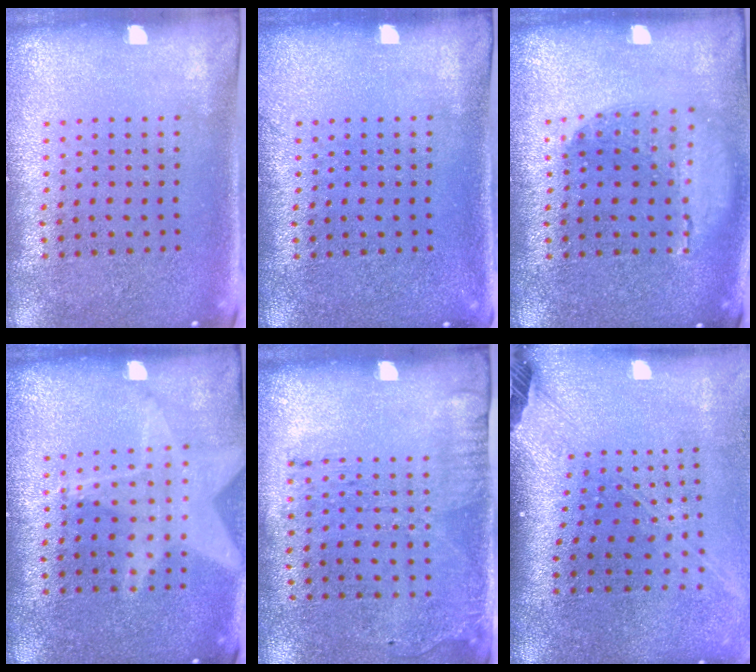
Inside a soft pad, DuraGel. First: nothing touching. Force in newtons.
{"total": 0.7, "press": 0.7, "slide": 0.1}
{"total": 1.1, "press": 1.1, "slide": 0.2}
{"total": 1.3, "press": 1.3, "slide": 0.1}
{"total": 1.8, "press": 1.2, "slide": 1.3}
{"total": 2.6, "press": 1.9, "slide": 1.8}